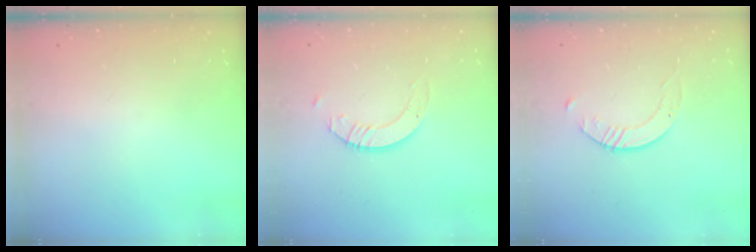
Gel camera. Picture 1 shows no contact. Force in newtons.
{"total": 3.4, "press": 3.4, "slide": 0.0}
{"total": 2.8, "press": 2.8, "slide": 0.3}